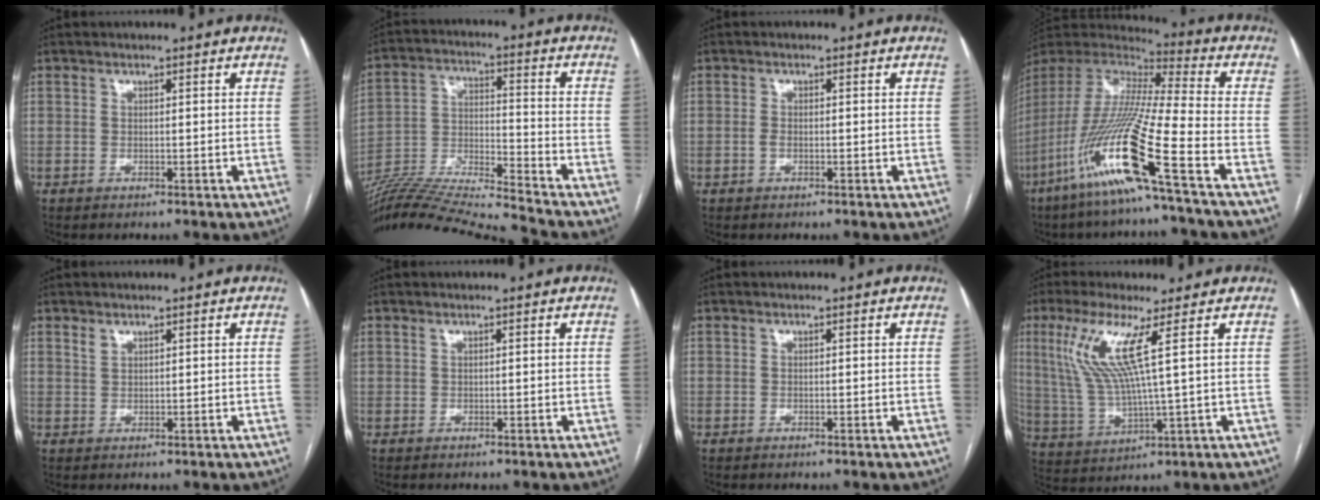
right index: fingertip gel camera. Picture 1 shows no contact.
{"total": 17.8, "force": [-16.9, -2.7, 5.1], "torque": [-0.087, 0.006, -0.289]}
{"total": 1.2, "force": [-0.4, 0.6, 0.9], "torque": [-0.021, 0.000, -0.006]}
{"total": 20.8, "force": [-10.3, -0.9, 18.1], "torque": [-0.404, -0.048, -0.210]}
{"total": 1.2, "force": [1.0, 0.5, 0.4], "torque": [-0.008, 0.001, 0.021]}
{"total": 0.0}
{"total": 0.0}
{"total": 10.0, "force": [3.7, -0.4, 9.3], "torque": [-0.210, -0.003, 0.079]}